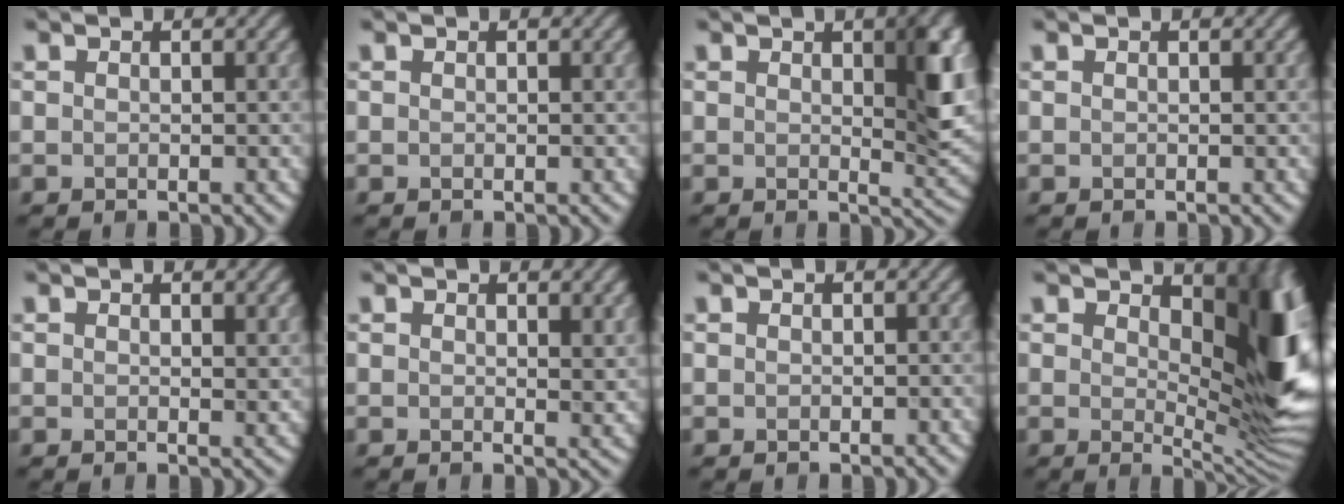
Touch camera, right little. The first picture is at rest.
{"total": 0.0}
{"total": 6.1, "force": [1.4, 1.9, 5.6], "torque": [-0.064, -0.006, 0.026]}
{"total": 0.0}
{"total": 1.4, "force": [0.8, 0.3, 1.1], "torque": [-0.011, -0.004, 0.013]}
{"total": 2.2, "force": [1.2, 0.7, 1.7], "torque": [-0.020, -0.007, 0.021]}
{"total": 0.0}
{"total": 10.7, "force": [2.6, 4.7, 9.2], "torque": [-0.109, -0.009, 0.044]}